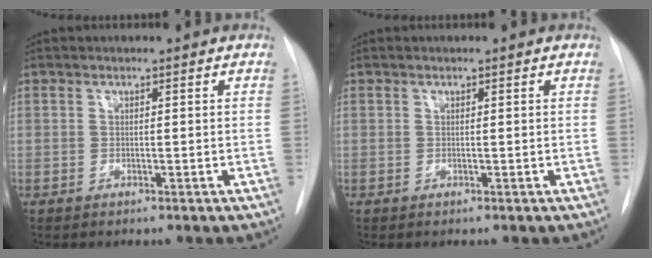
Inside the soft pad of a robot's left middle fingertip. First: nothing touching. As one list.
[{"total": 0.0}]